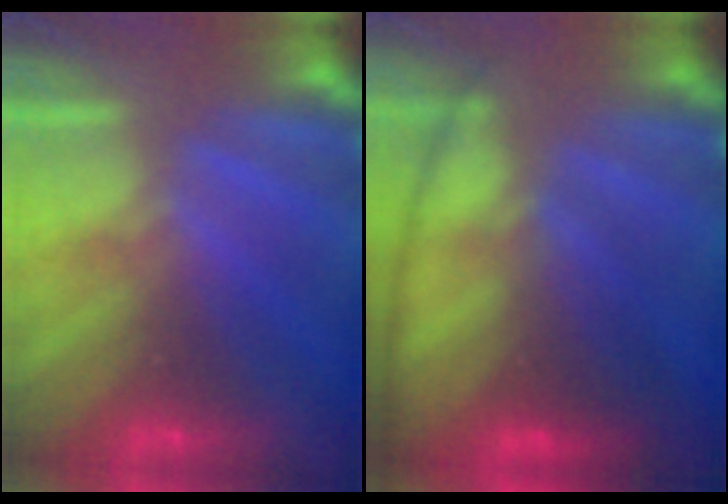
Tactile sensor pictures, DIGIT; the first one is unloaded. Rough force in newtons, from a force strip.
{"total": 5.8}